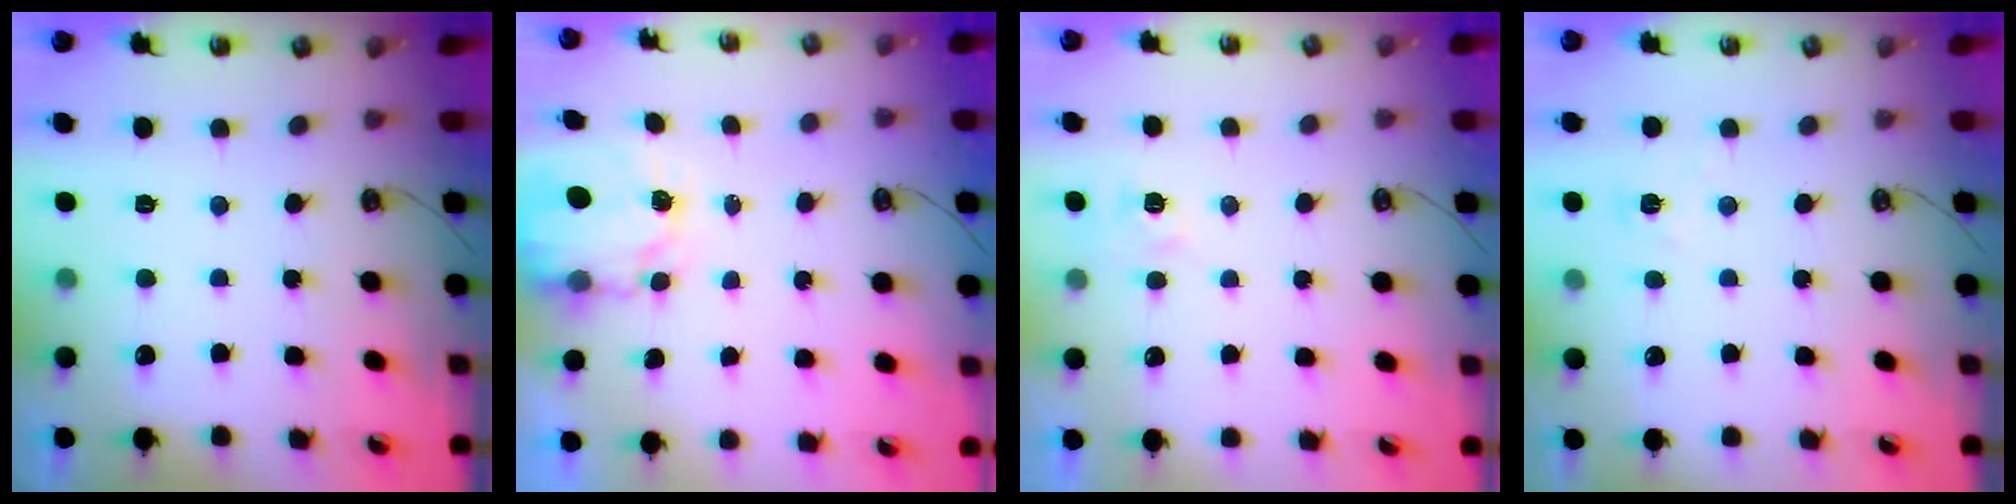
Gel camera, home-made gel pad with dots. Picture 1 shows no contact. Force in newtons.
{"total": 3.8, "press": 3.8, "slide": 0.1}
{"total": 2.7, "press": 2.6, "slide": 0.3}
{"total": 5.4, "press": 5.3, "slide": 0.5}